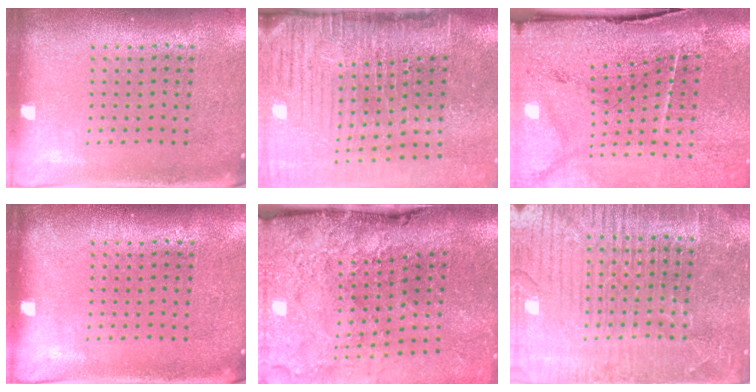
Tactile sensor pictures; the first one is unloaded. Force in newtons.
{"total": 4.9, "press": 4.0, "slide": 2.8}
{"total": 3.8, "press": 3.3, "slide": 1.8}
{"total": 0.0}
{"total": 5.1, "press": 3.8, "slide": 3.3}
{"total": 5.1, "press": 4.7, "slide": 2.0}